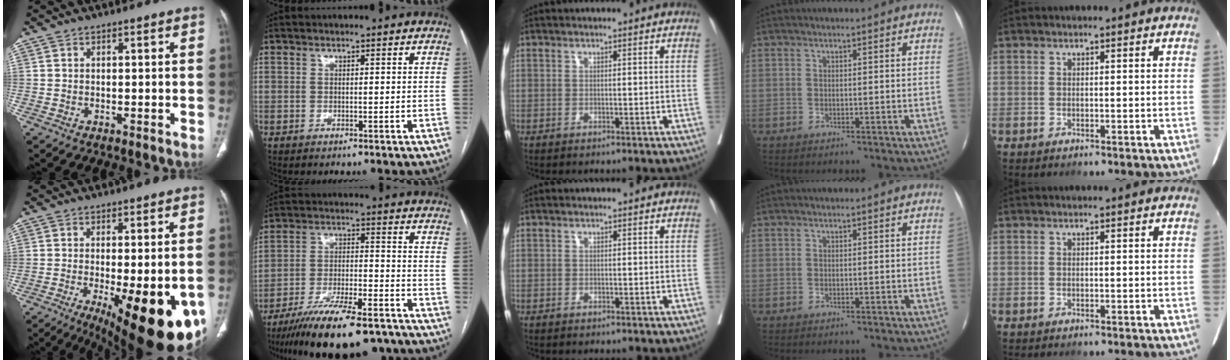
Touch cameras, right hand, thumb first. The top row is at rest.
{"thumb": {"total": 22.9, "force": [-8.6, 8.1, 19.6], "torque": [-0.201, -0.026, -0.100]}, "index": {"total": 19.6, "force": [-15.7, 4.2, 11.0], "torque": [-0.153, 0.002, -0.249]}}